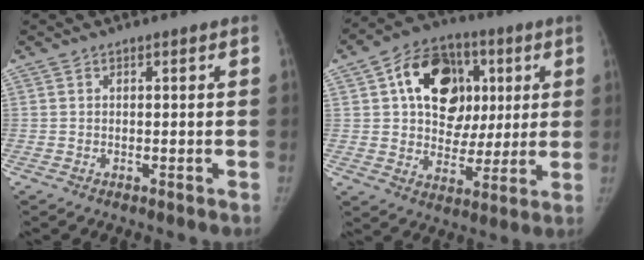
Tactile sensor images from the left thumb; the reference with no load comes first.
{"total": 18.6, "force": [4.8, 13.8, 11.5], "torque": [-0.136, 0.006, 0.077]}